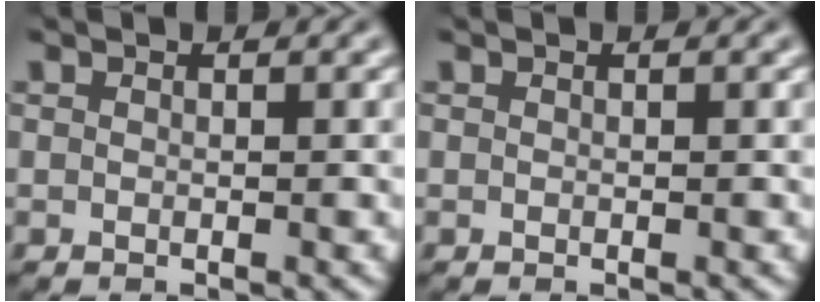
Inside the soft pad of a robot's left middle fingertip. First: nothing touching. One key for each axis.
{"total": 0.0}